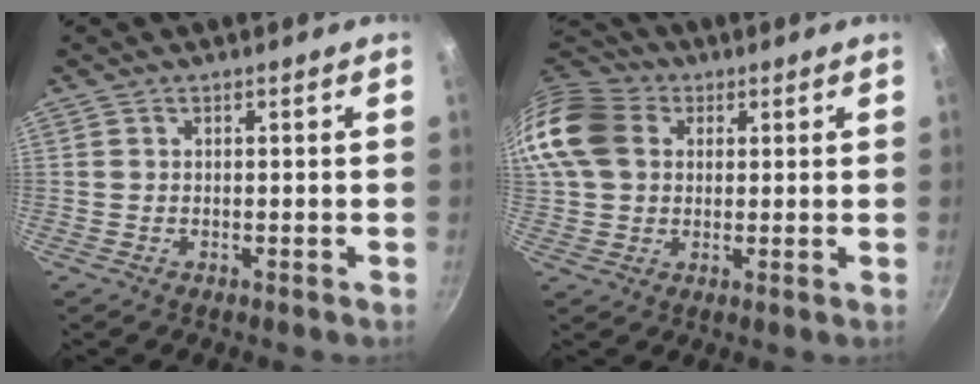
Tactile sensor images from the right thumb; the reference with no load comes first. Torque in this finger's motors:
{"motor_torque": [1.36, 3.55, 1.37, -0.29, 0.30]}